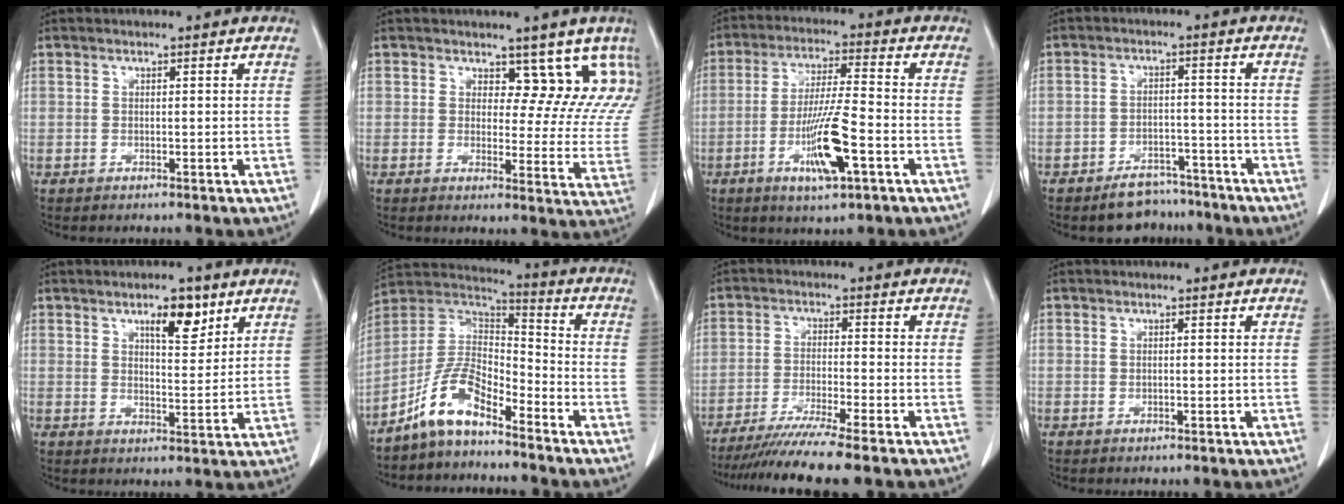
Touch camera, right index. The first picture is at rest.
{"total": 10.9, "force": [8.7, 5.5, 3.5], "torque": [-0.001, -0.025, 0.073]}
{"total": 10.6, "force": [-4.0, 1.0, 9.8], "torque": [-0.182, -0.008, -0.069]}
{"total": 5.9, "force": [-5.0, 2.9, 1.1], "torque": [-0.010, 0.006, -0.076]}
{"total": 6.0, "force": [3.6, 2.0, 4.3], "torque": [-0.068, -0.002, 0.057]}
{"total": 9.9, "force": [-7.1, 3.6, 5.9], "torque": [-0.129, 0.027, -0.141]}
{"total": 9.6, "force": [-8.0, -1.4, 5.1], "torque": [-0.073, -0.032, -0.130]}
{"total": 0.0}